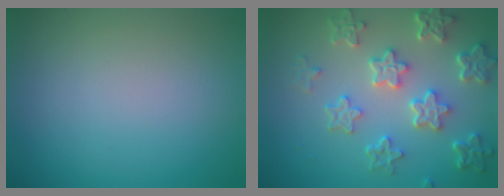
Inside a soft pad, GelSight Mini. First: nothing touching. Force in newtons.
{"total": 6.0, "press": 4.7, "slide": 3.9}